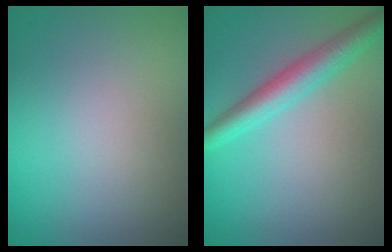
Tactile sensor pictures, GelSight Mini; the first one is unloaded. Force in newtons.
{"total": 3.9, "press": 3.9, "slide": 0.1}